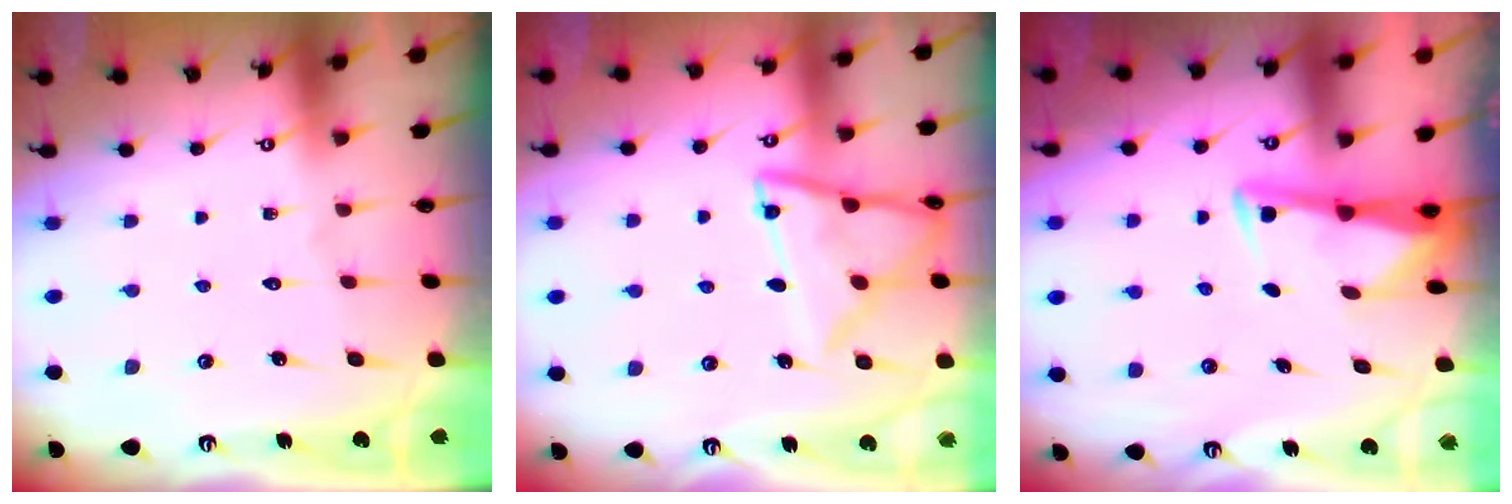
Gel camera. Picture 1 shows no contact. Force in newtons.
{"total": 13.6, "press": 13.5, "slide": 1.0}
{"total": 2.9, "press": 2.9, "slide": 0.4}